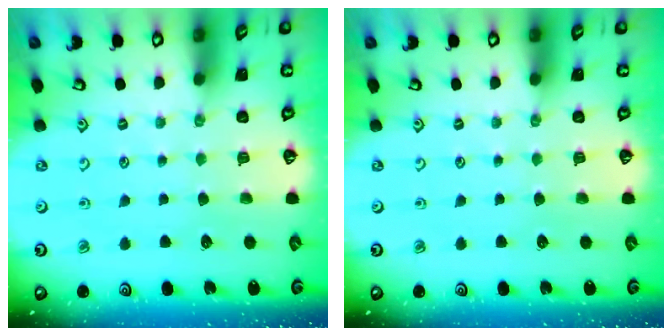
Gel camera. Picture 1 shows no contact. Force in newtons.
{"total": 0.0}